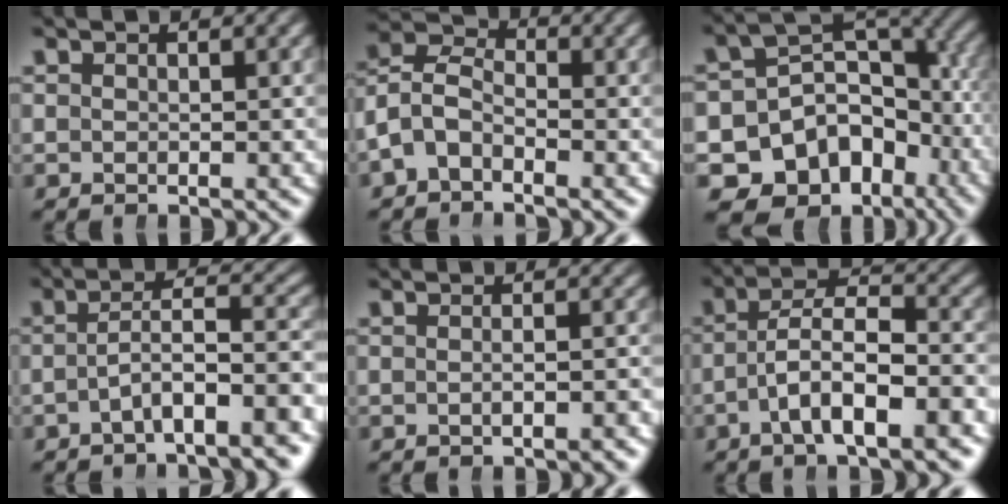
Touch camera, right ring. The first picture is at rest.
{"total": 7.8, "force": [-0.7, 7.0, 3.5], "torque": [-0.082, -0.011, -0.027]}
{"total": 20.8, "force": [-7.6, 16.5, 10.2], "torque": [-0.215, -0.087, -0.105]}
{"total": 5.2, "force": [-2.8, 1.2, 4.2], "torque": [-0.062, -0.007, -0.036]}
{"total": 1.5, "force": [-1.1, -0.1, 1.1], "torque": [-0.014, 0.005, -0.019]}
{"total": 5.4, "force": [-1.1, 2.1, 4.9], "torque": [-0.082, -0.003, -0.017]}